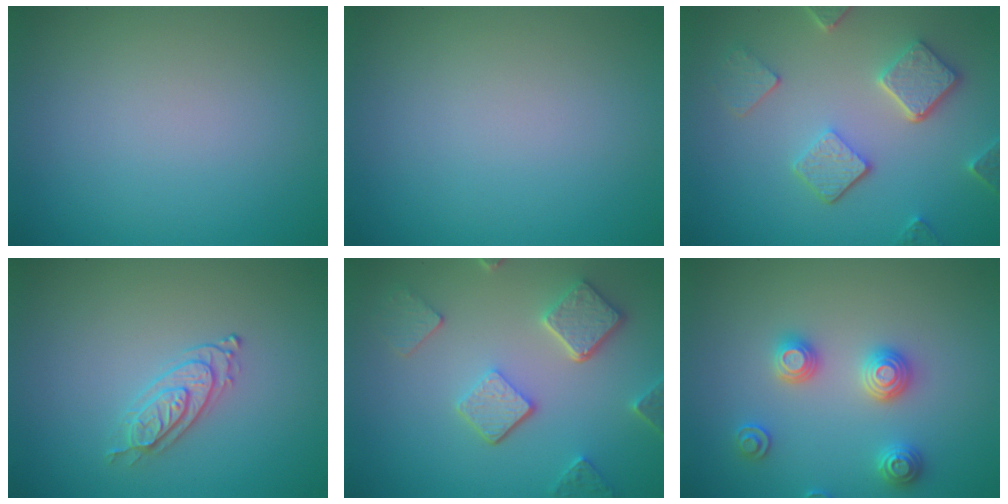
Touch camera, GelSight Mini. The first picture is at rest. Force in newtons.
{"total": 0.0}
{"total": 4.9, "press": 3.8, "slide": 3.1}
{"total": 2.2, "press": 2.0, "slide": 0.7}
{"total": 5.1, "press": 3.9, "slide": 3.2}
{"total": 2.9, "press": 2.9, "slide": 0.2}